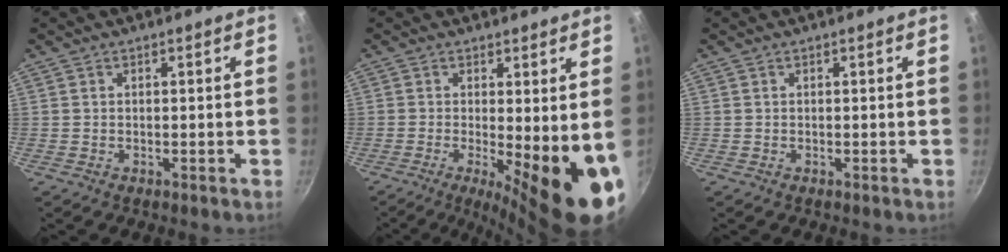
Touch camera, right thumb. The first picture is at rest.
{"total": 13.1, "force": [-2.1, 3.2, 12.5], "torque": [-0.149, -0.023, -0.023]}
{"total": 0.0}